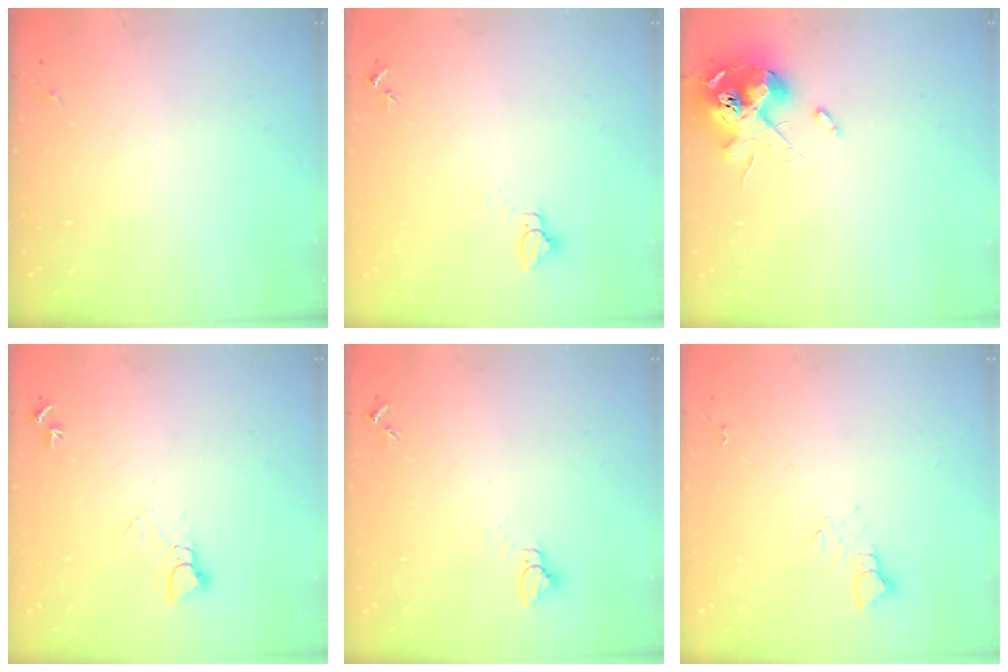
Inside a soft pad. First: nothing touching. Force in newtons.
{"total": 3.2, "press": 3.2, "slide": 0.1}
{"total": 14.1, "press": 14.0, "slide": 1.7}
{"total": 4.1, "press": 4.1, "slide": 0.3}
{"total": 3.2, "press": 3.2, "slide": 0.1}
{"total": 2.7, "press": 2.7, "slide": 0.2}